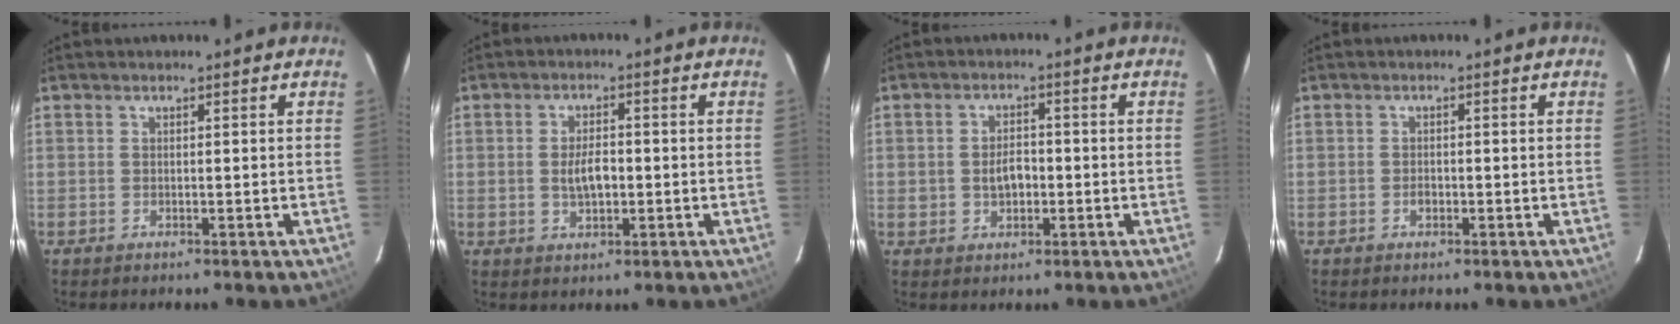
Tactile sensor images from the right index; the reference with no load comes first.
{"total": 4.7, "force": [-0.5, 2.4, 3.9], "torque": [-0.074, 0.002, -0.003]}
{"total": 4.3, "force": [-0.6, 2.9, 3.0], "torque": [-0.056, 0.007, -0.004]}
{"total": 1.2, "force": [-0.4, 0.8, 0.7], "torque": [-0.013, 0.003, -0.006]}